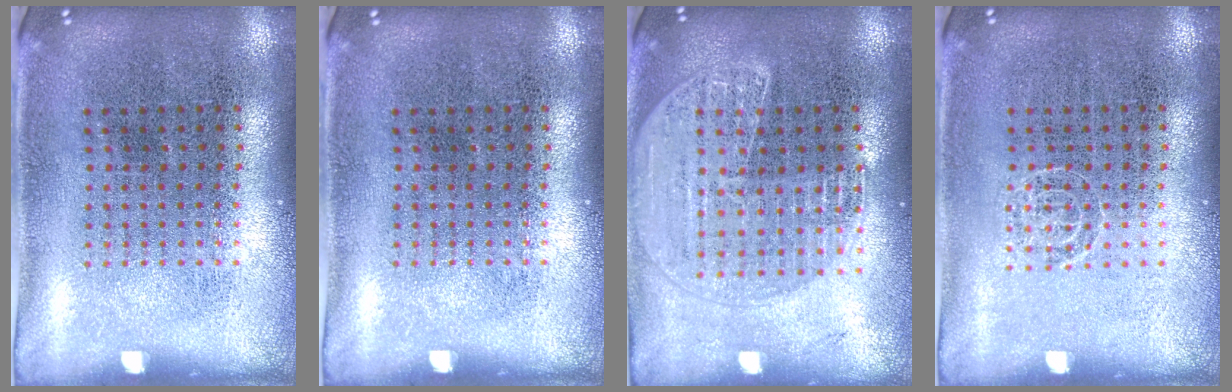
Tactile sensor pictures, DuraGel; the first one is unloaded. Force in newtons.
{"total": 0.0}
{"total": 1.7, "press": 1.6, "slide": 0.6}
{"total": 1.0, "press": 1.0, "slide": 0.1}